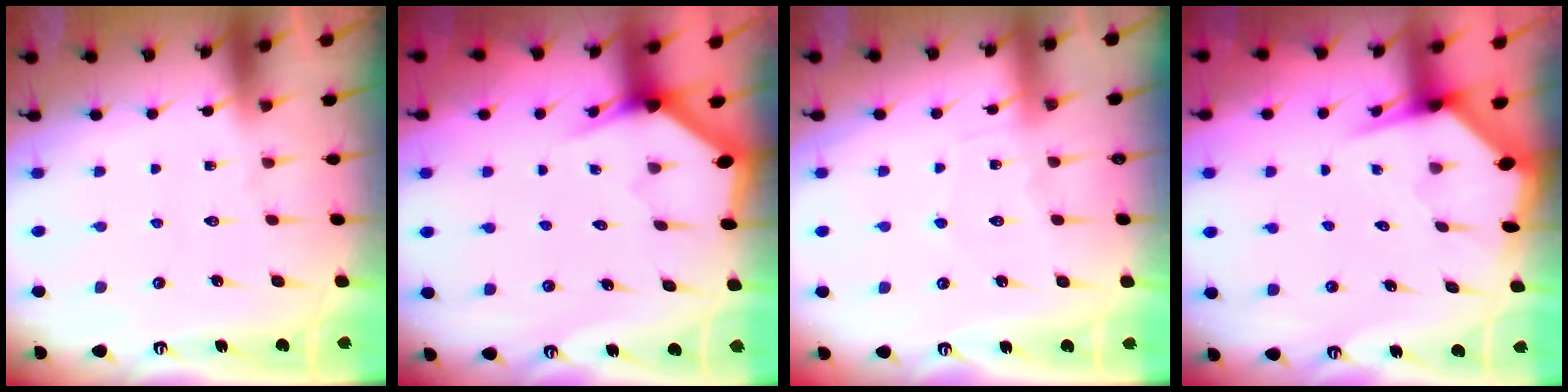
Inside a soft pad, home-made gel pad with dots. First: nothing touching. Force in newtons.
{"total": 3.1, "press": 3.1, "slide": 0.2}
{"total": 6.1, "press": 6.1, "slide": 0.6}
{"total": 3.4, "press": 3.4, "slide": 0.5}